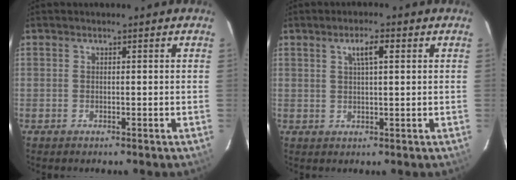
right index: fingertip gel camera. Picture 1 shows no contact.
{"total": 3.6, "force": [1.5, 0.8, 3.1], "torque": [-0.056, 0.007, 0.025]}